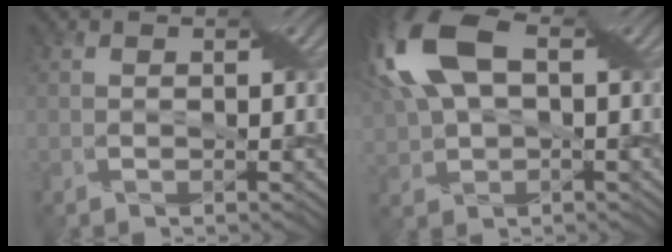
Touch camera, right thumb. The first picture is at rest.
{"total": 14.2, "force": [4.0, 8.0, 11.1], "torque": [-0.266, 0.014, 0.071]}